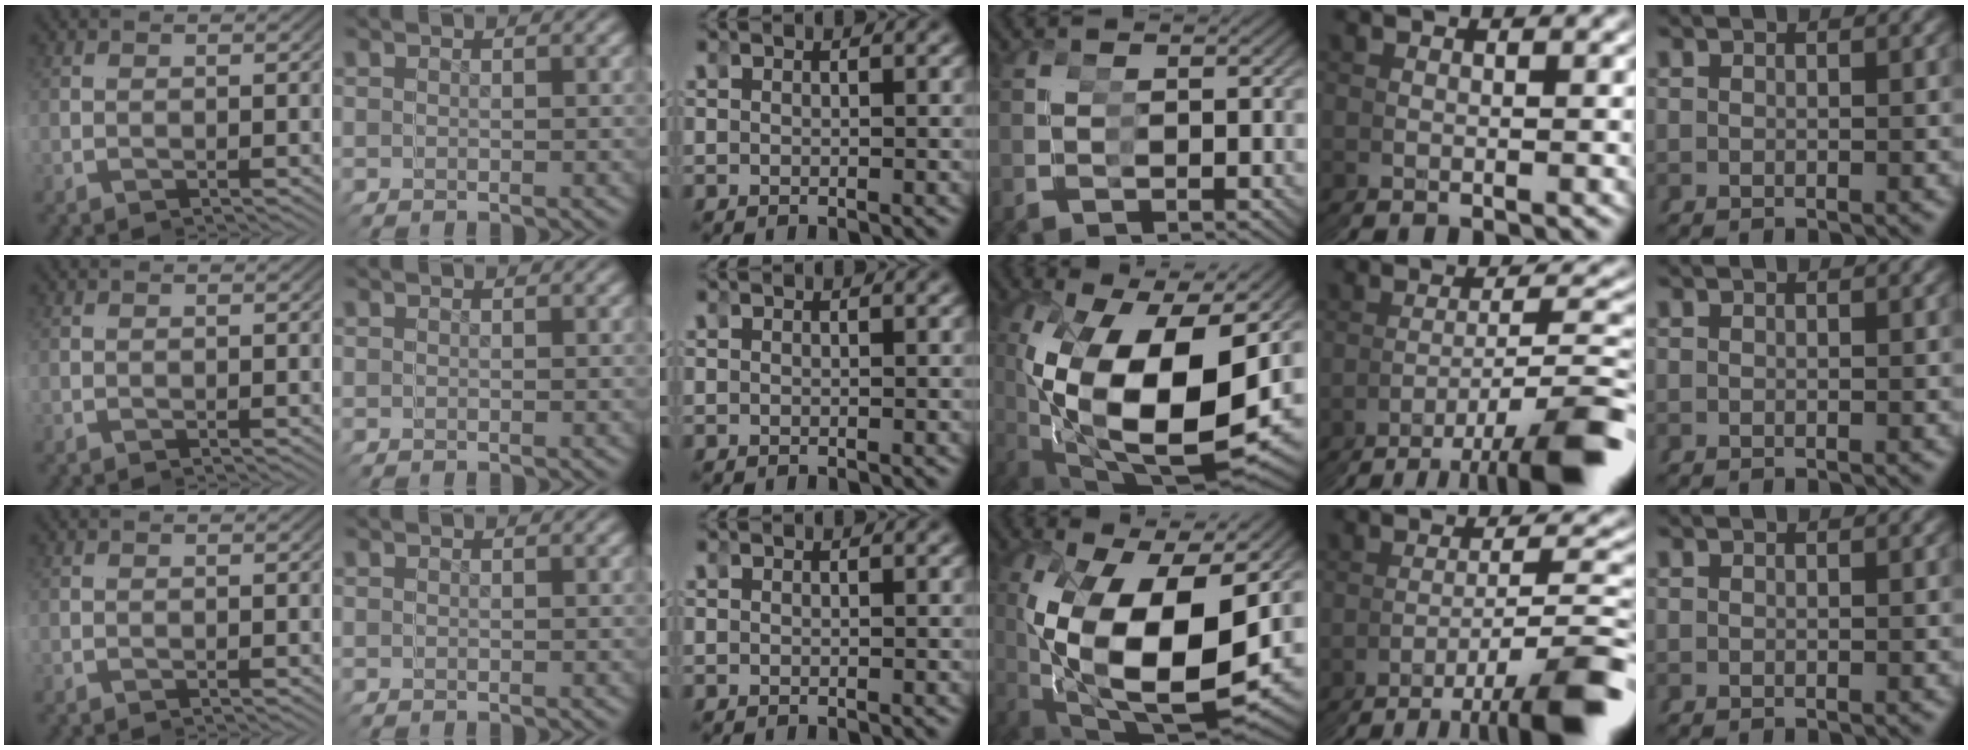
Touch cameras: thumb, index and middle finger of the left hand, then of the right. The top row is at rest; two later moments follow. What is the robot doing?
{"motion": "grasp_and_lifting", "object": "toy banana"}